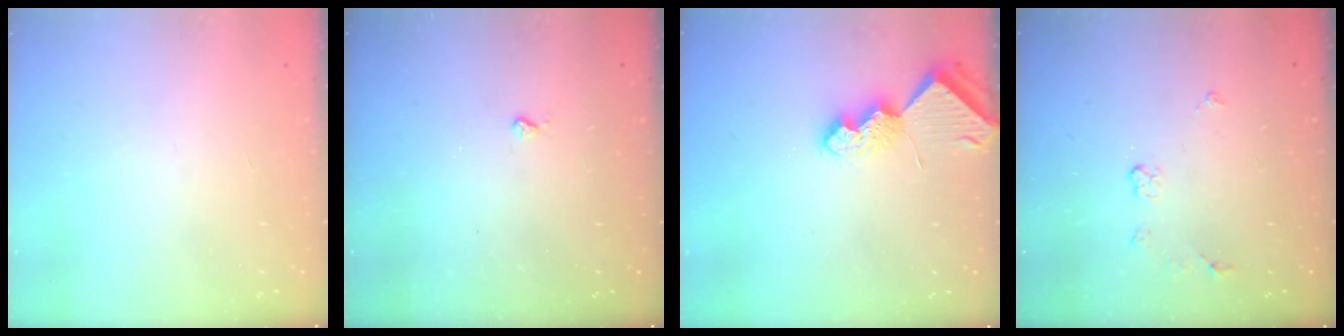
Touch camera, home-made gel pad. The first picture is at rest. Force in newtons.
{"total": 2.1, "press": 2.1, "slide": 0.5}
{"total": 7.3, "press": 7.2, "slide": 0.9}
{"total": 3.6, "press": 3.5, "slide": 0.6}